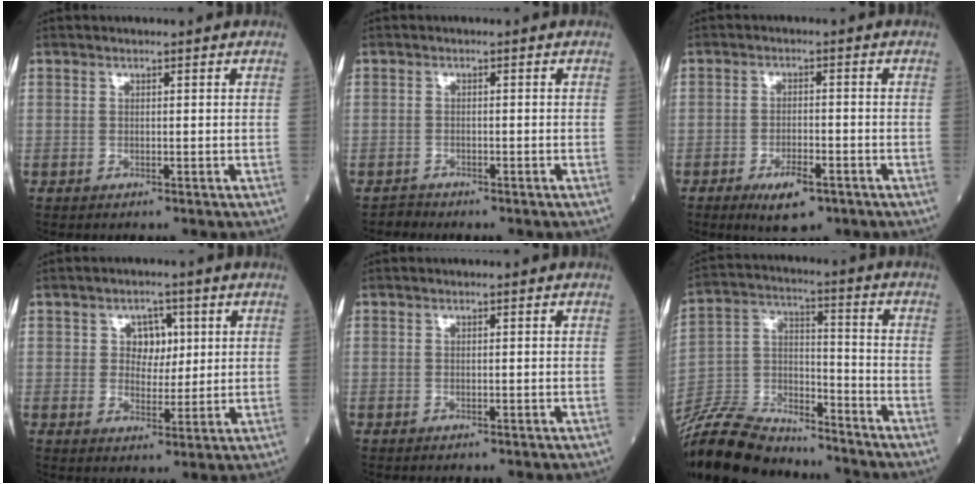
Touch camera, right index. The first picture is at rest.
{"total": 1.2, "force": [-1.0, 0.3, -0.6], "torque": [0.016, -0.003, -0.020]}
{"total": 5.5, "force": [-3.2, 1.8, 4.0], "torque": [-0.070, -0.005, -0.047]}
{"total": 4.3, "force": [1.2, 3.3, 2.4], "torque": [-0.024, 0.007, 0.018]}
{"total": 1.2, "force": [-1.1, 0.3, 0.5], "torque": [-0.010, -0.003, -0.012]}
{"total": 18.3, "force": [-16.9, 4.6, 5.3], "torque": [-0.118, 0.014, -0.294]}